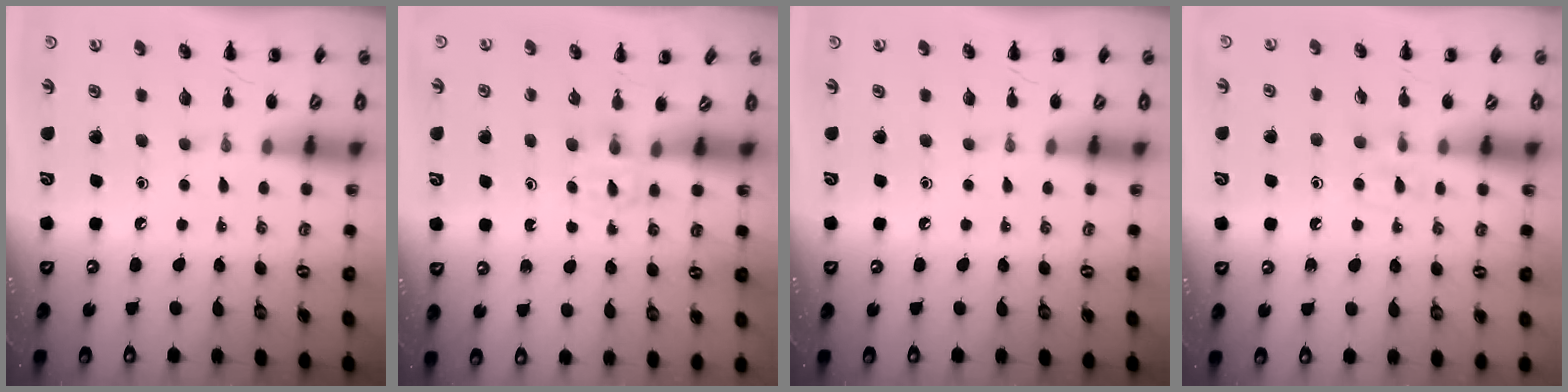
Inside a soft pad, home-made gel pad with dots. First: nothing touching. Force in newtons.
{"total": 2.3, "press": 2.1, "slide": 1.0}
{"total": 0.0}
{"total": 4.7, "press": 4.3, "slide": 1.8}